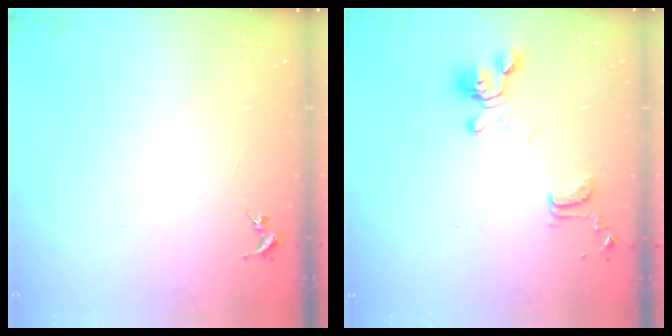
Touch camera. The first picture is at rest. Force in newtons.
{"total": 14.3, "press": 14.3, "slide": 1.3}